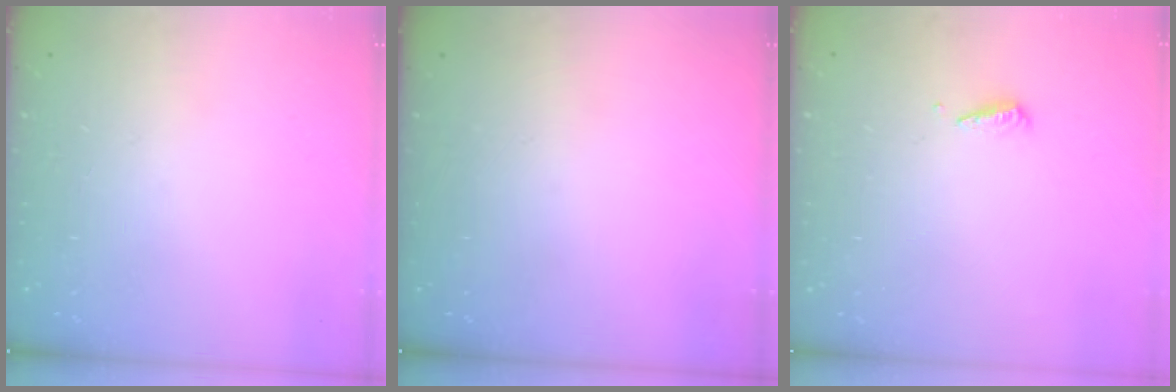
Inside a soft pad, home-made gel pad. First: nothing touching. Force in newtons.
{"total": 0.0}
{"total": 3.1, "press": 3.1, "slide": 0.2}